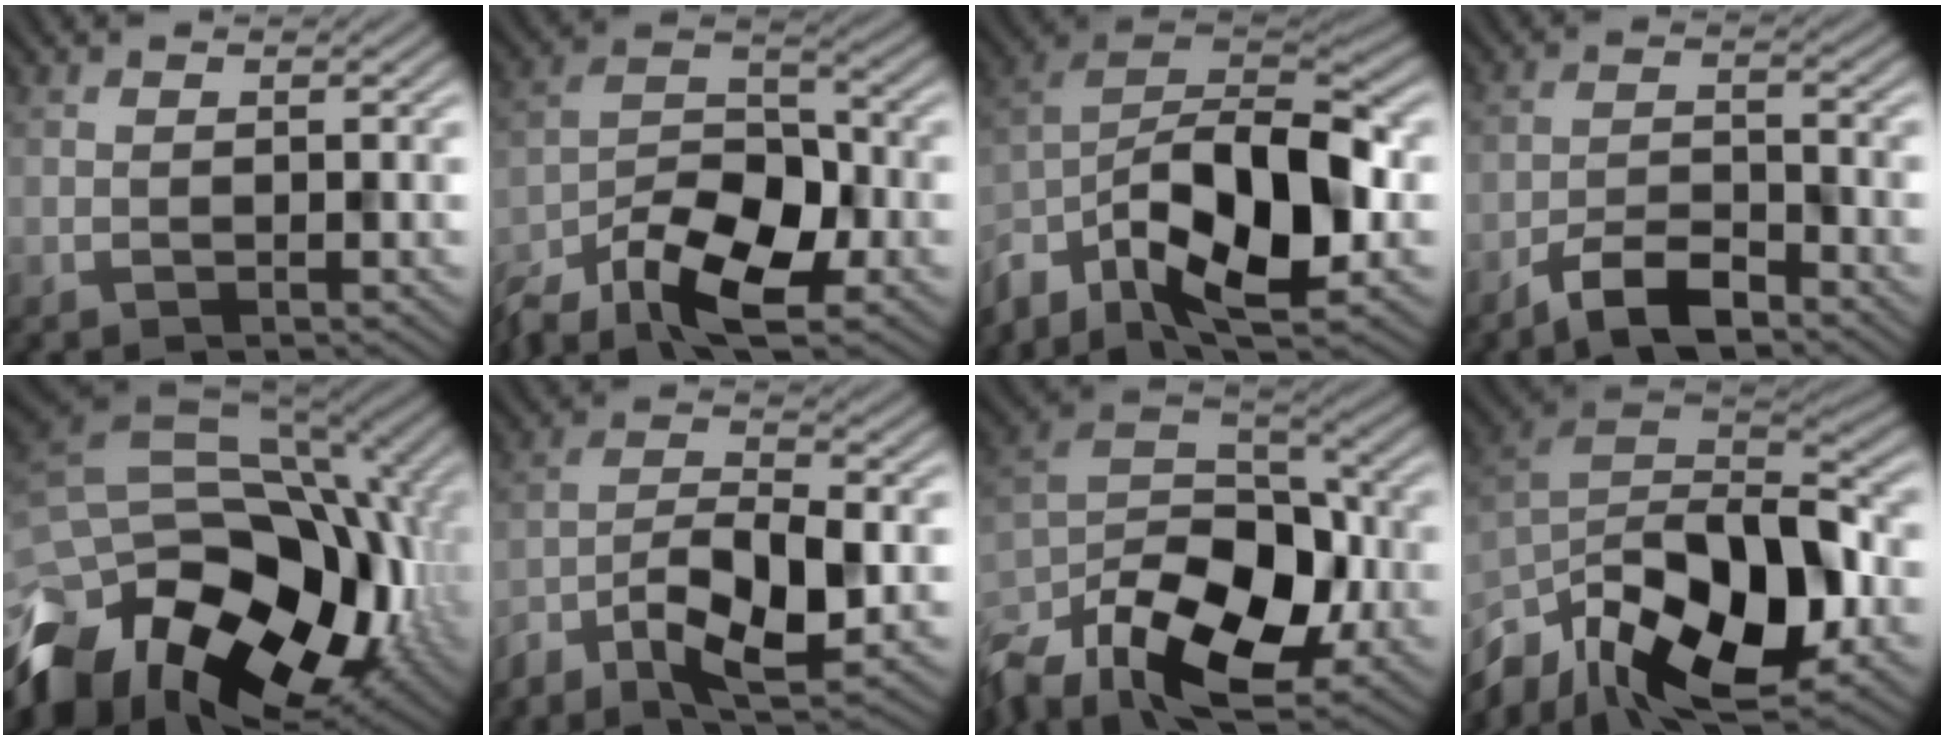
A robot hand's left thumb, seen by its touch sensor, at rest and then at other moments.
{"total": 12.6, "force": [-8.1, 6.0, 7.5], "torque": [-0.142, -0.005, -0.166]}
{"total": 15.3, "force": [-7.9, 7.0, 11.0], "torque": [-0.210, -0.012, -0.159]}
{"total": 5.6, "force": [-4.2, 1.6, 3.3], "torque": [-0.059, 0.003, -0.085]}
{"total": 18.6, "force": [-7.4, 11.9, 12.2], "torque": [-0.259, -0.036, -0.112]}
{"total": 8.6, "force": [-4.4, 3.2, 6.6], "torque": [-0.124, -0.004, -0.086]}
{"total": 15.5, "force": [-8.5, 8.7, 9.6], "torque": [-0.214, -0.028, -0.156]}
{"total": 16.9, "force": [-8.8, 8.0, 12.0], "torque": [-0.260, -0.017, -0.162]}